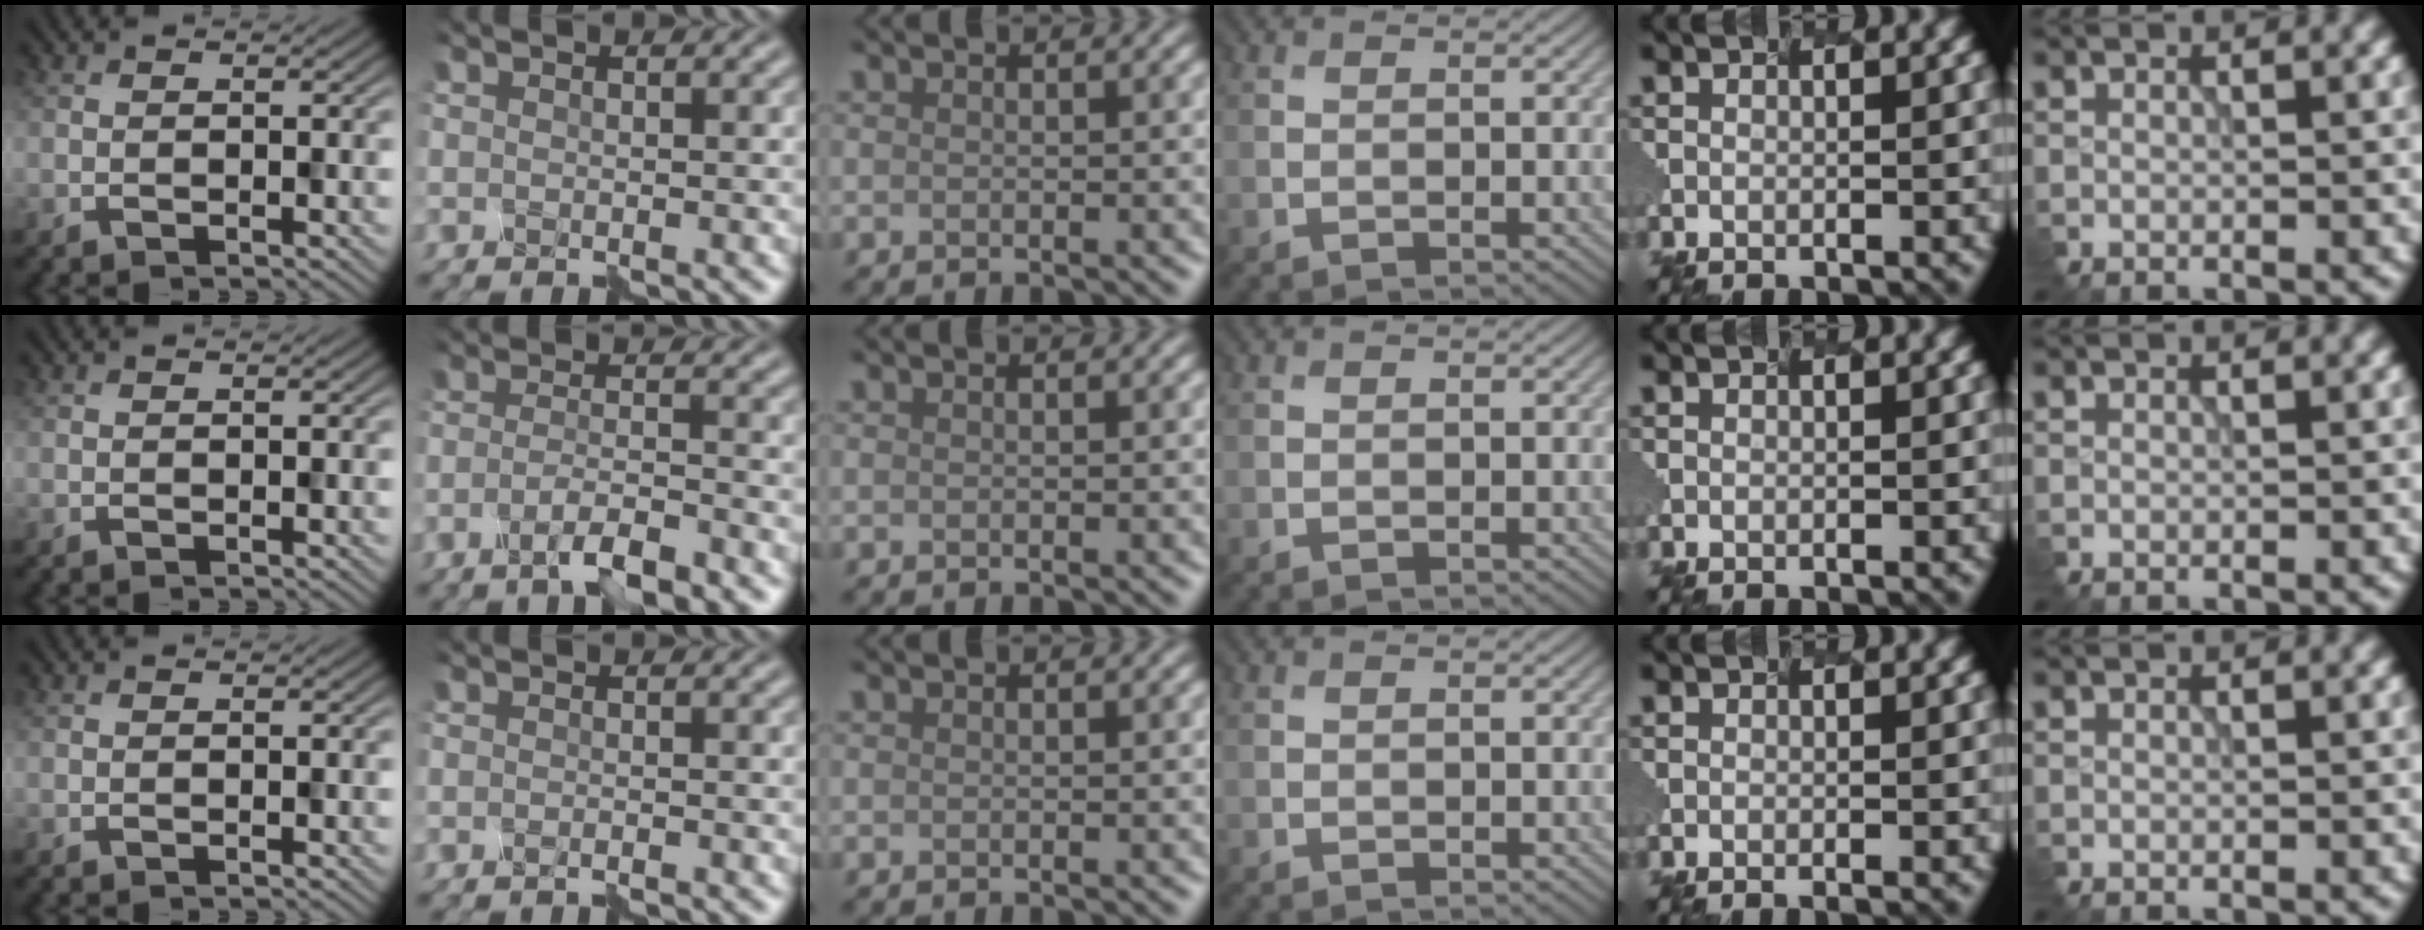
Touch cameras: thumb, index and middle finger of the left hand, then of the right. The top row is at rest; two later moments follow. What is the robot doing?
{"motion": "disassemble", "object": "puzzle pieces"}